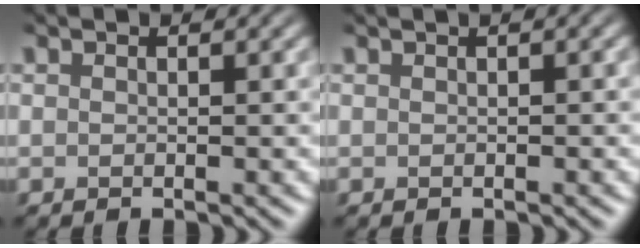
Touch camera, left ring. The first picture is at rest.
{"total": 1.4, "force": [0.5, 0.4, 1.3], "torque": [-0.017, 0.007, 0.005]}